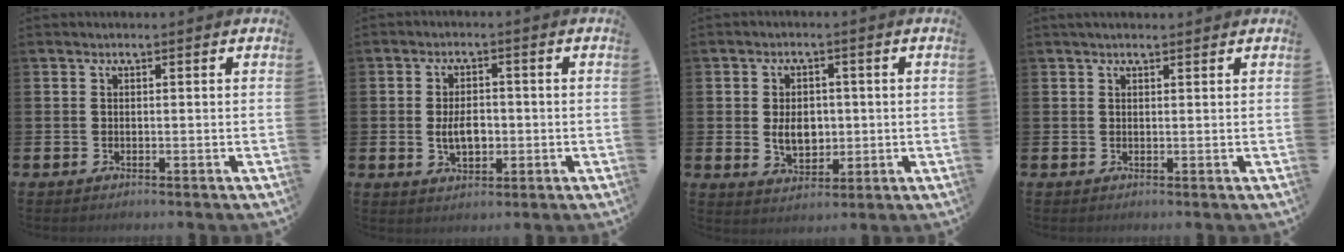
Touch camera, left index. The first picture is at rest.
{"total": 4.1, "force": [-0.4, 2.5, 3.2], "torque": [-0.046, 0.000, -0.012]}
{"total": 4.6, "force": [0.1, 3.4, 3.1], "torque": [-0.052, 0.007, -0.007]}
{"total": 1.2, "force": [1.1, 0.3, 0.5], "torque": [0.001, -0.001, 0.017]}